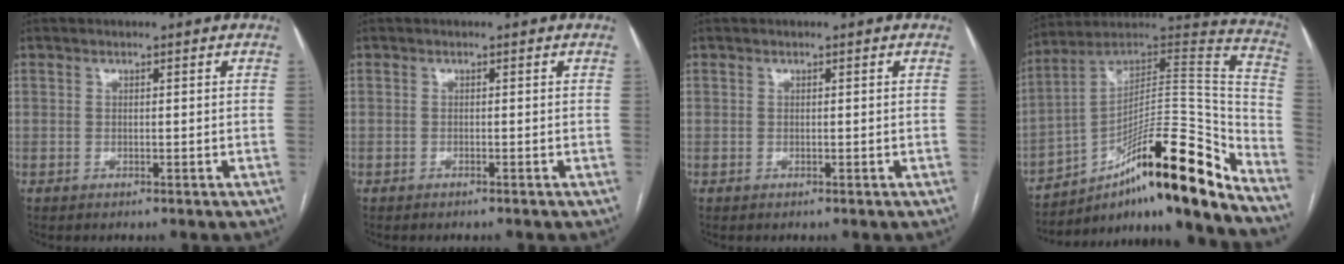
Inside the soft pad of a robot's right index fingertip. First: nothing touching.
{"total": 0.6, "force": [-0.5, -0.3, 0.1], "torque": [0.000, 0.001, -0.011]}
{"total": 0.0}
{"total": 26.6, "force": [-17.0, 3.1, 20.2], "torque": [-0.246, 0.042, -0.273]}